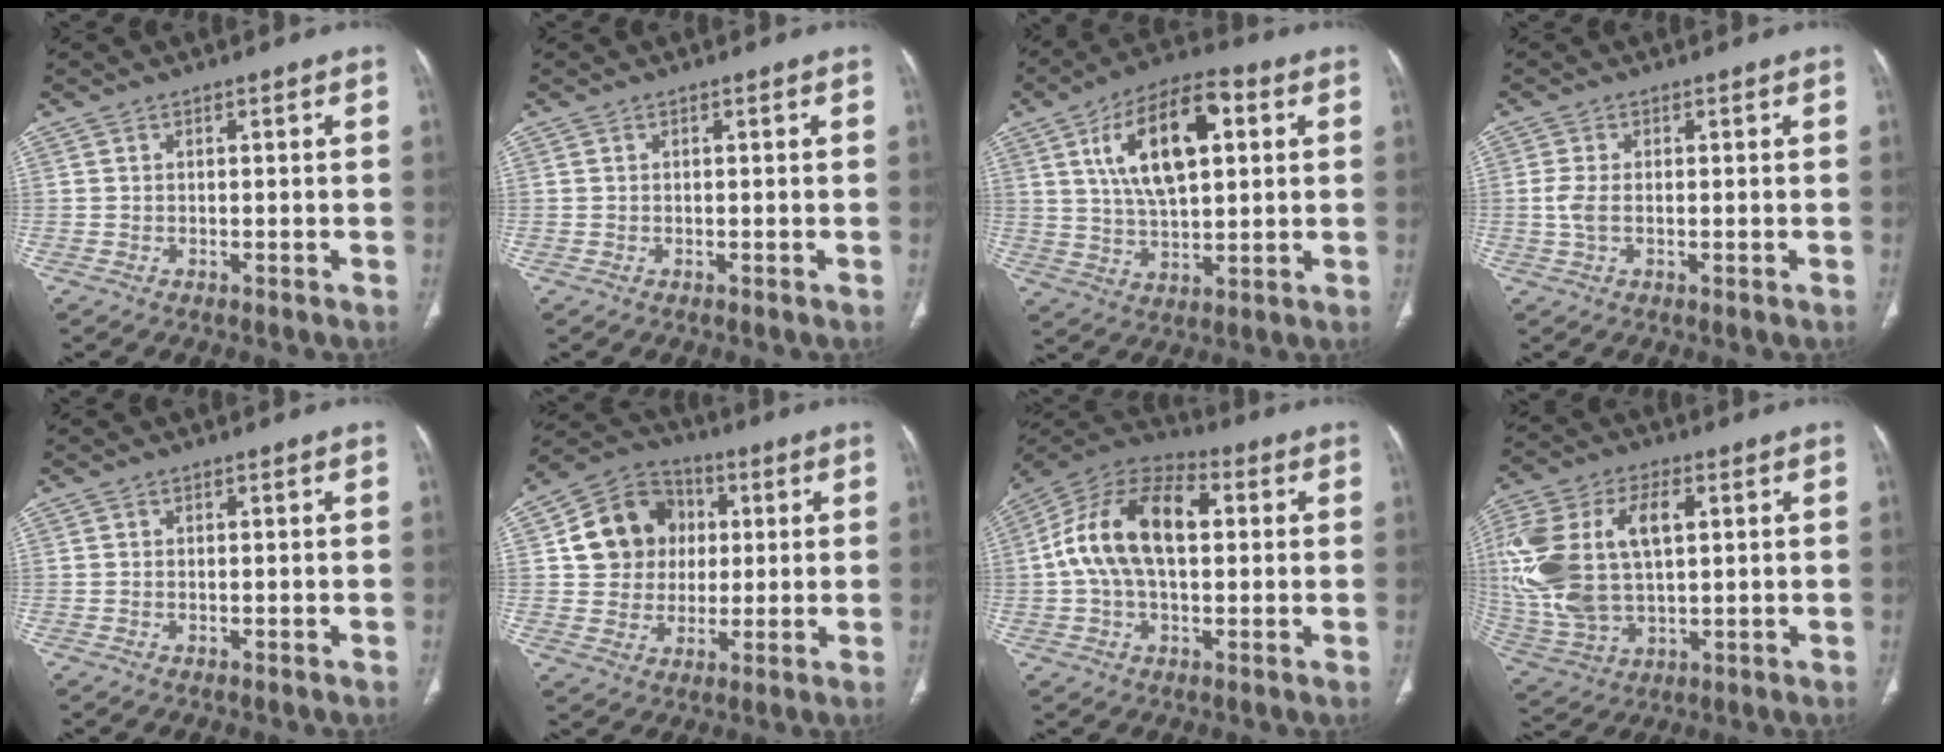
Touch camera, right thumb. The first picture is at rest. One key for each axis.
{"total": 0.0}
{"total": 16.8, "fx": 5.0, "fy": 7.7, "fz": 14.1, "tx": -0.232, "ty": 0.004, "tz": 0.084}
{"total": 2.7, "fx": -0.1, "fy": 1.2, "fz": 2.4, "tx": -0.068, "ty": -0.001, "tz": -0.004}
{"total": 0.0}
{"total": 13.5, "fx": 2.5, "fy": 12.0, "fz": 5.8, "tx": -0.068, "ty": 0.011, "tz": 0.041}
{"total": 17.2, "fx": 2.2, "fy": 10.0, "fz": 13.9, "tx": -0.253, "ty": 0.036, "tz": 0.033}
{"total": 22.1, "fx": 3.6, "fy": 12.5, "fz": 17.8, "tx": -0.396, "ty": 0.002, "tz": 0.069}